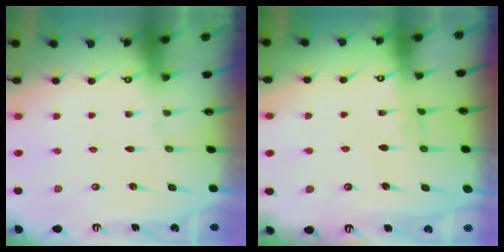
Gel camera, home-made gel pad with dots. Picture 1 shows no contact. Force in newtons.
{"total": 1.0, "press": 0.7, "slide": 0.7}